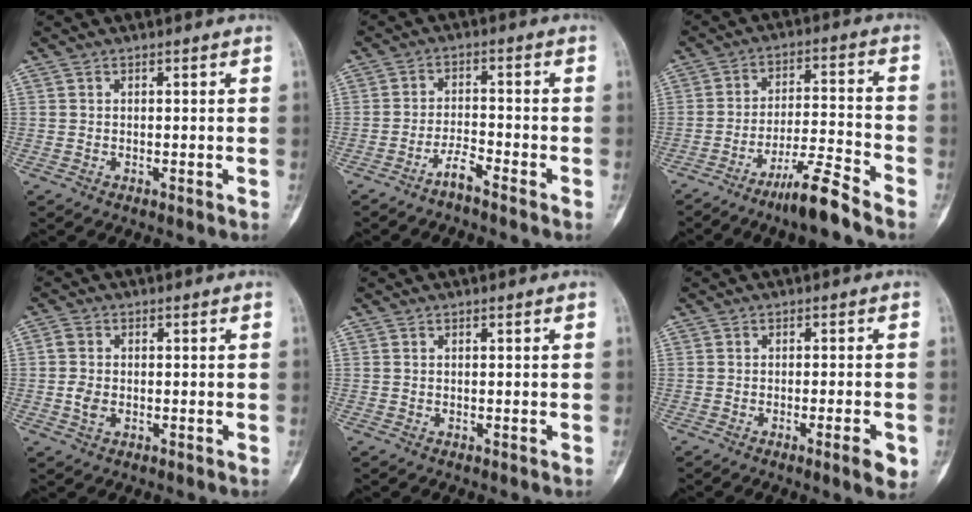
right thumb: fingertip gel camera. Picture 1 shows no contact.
{"total": 3.5, "force": [-3.0, 0.2, 1.9], "torque": [-0.041, 0.021, -0.060]}
{"total": 9.6, "force": [-7.4, 0.2, 6.1], "torque": [-0.114, 0.052, -0.134]}
{"total": 3.4, "force": [-0.5, 2.5, 2.2], "torque": [-0.047, 0.007, -0.013]}
{"total": 0.0}
{"total": 4.3, "force": [-1.8, 0.6, 3.9], "torque": [-0.057, 0.000, -0.025]}